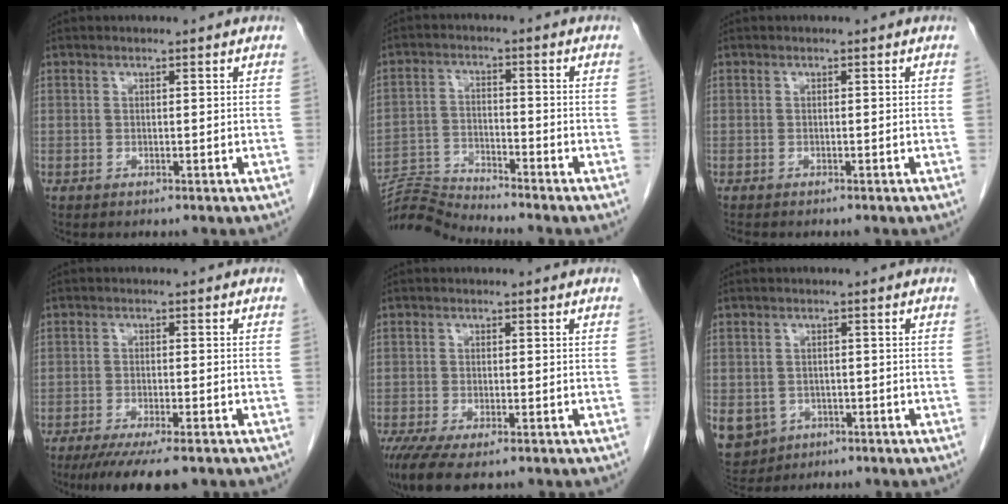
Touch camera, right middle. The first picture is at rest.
{"total": 7.0, "force": [-6.6, -2.0, -0.8], "torque": [0.004, -0.004, -0.126]}
{"total": 1.7, "force": [-1.5, 0.5, 0.6], "torque": [-0.014, -0.004, -0.018]}
{"total": 9.5, "force": [-7.1, 1.8, 6.1], "torque": [-0.086, -0.016, -0.108]}
{"total": 7.3, "force": [-5.0, 2.2, 4.8], "torque": [-0.081, -0.018, -0.081]}
{"total": 11.2, "force": [-4.7, 9.4, 3.8], "torque": [-0.118, -0.001, -0.058]}